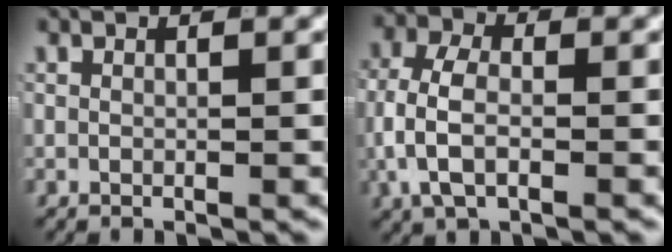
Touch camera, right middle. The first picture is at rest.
{"total": 5.4, "force": [-0.8, 3.5, 4.0], "torque": [-0.097, -0.009, -0.011]}